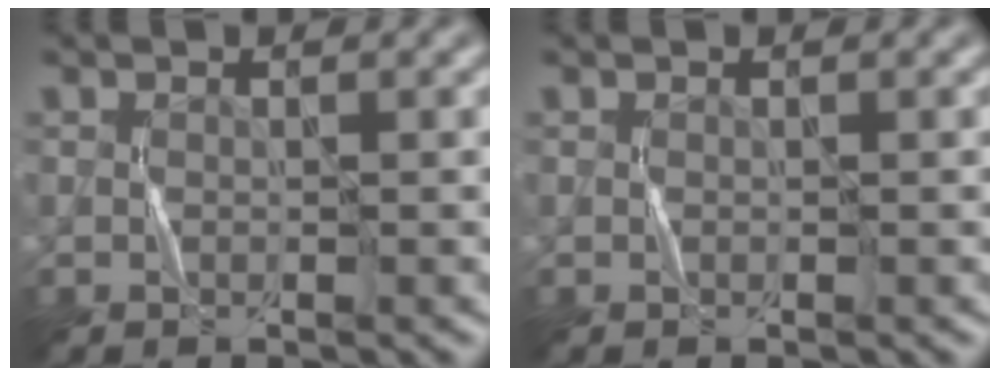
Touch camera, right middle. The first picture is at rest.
{"total": 0.0}